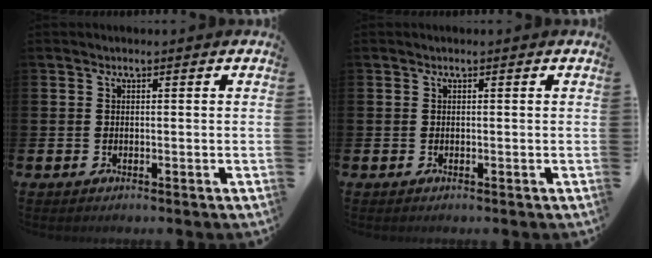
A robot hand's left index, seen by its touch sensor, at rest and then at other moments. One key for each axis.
{"total": 0.0}